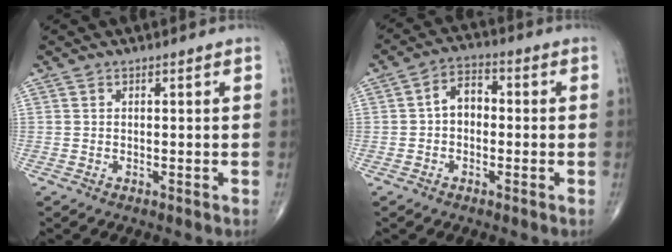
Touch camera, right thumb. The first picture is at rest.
{"total": 5.6, "force": [-0.3, 3.9, 3.9], "torque": [-0.051, 0.022, -0.017]}